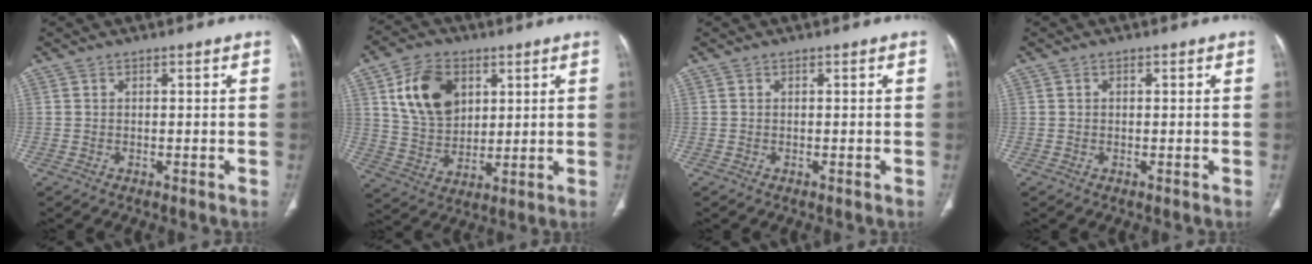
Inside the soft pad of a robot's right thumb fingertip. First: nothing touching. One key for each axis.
{"total": 13.0, "fx": 4.9, "fy": 8.9, "fz": 8.1, "tx": -0.120, "ty": -0.015, "tz": 0.098}
{"total": 0.0}
{"total": 0.0}